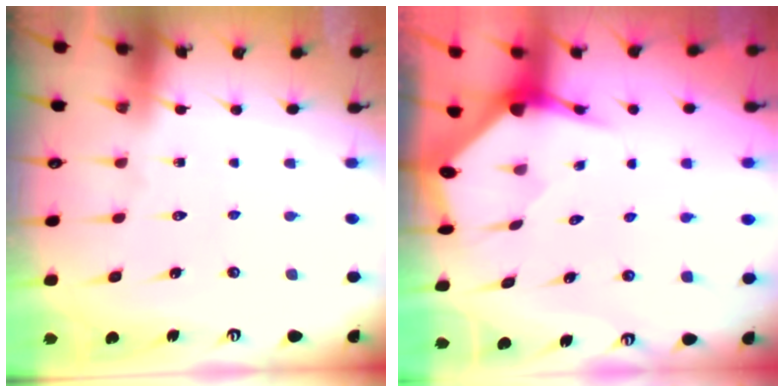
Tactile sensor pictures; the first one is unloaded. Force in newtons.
{"total": 3.5, "press": 3.5, "slide": 0.5}